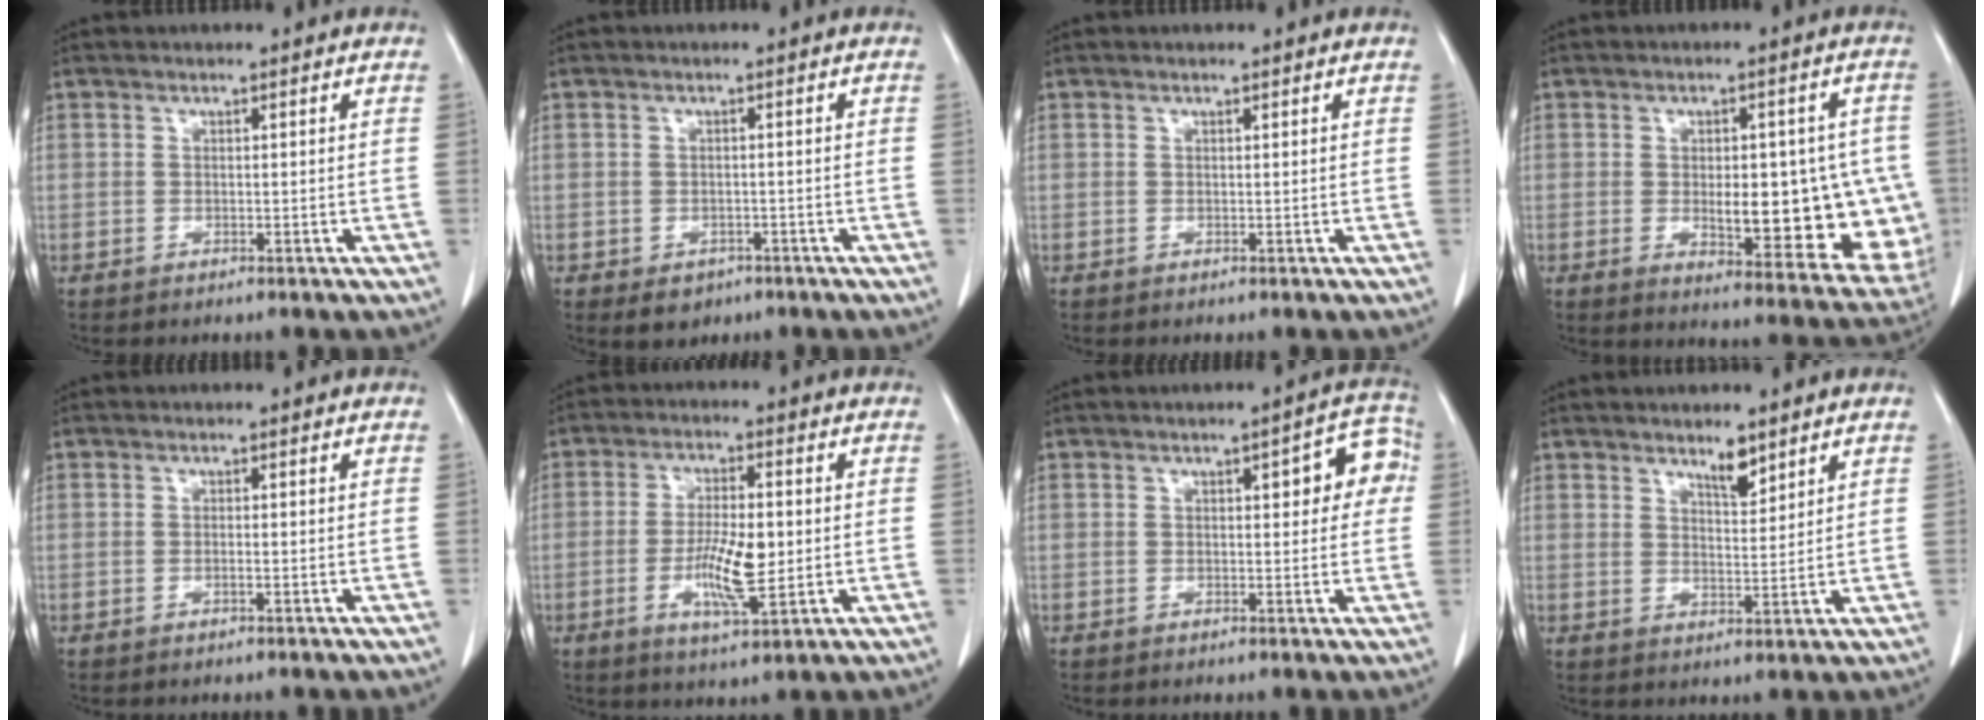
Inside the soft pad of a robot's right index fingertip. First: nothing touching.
{"total": 3.0, "force": [-1.5, 2.3, 1.1], "torque": [-0.010, 0.004, -0.011]}
{"total": 0.0}
{"total": 16.6, "force": [-1.5, 6.7, 15.1], "torque": [-0.146, 0.011, 0.005]}
{"total": 0.6, "force": [-0.2, 0.0, 0.6], "torque": [-0.012, 0.001, -0.003]}
{"total": 8.5, "force": [-1.1, 1.9, 8.2], "torque": [-0.154, -0.008, -0.019]}
{"total": 6.5, "force": [1.5, 2.2, 5.9], "torque": [-0.058, 0.022, 0.012]}
{"total": 3.8, "force": [2.9, 1.0, 2.3], "torque": [-0.040, -0.004, 0.052]}